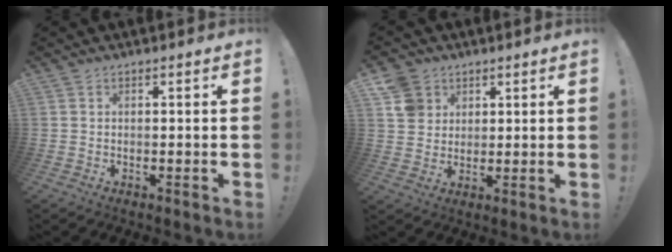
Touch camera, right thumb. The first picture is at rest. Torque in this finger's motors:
{"motor_torque": [0.16, 0.21, 0.43, 0.21, -0.04]}